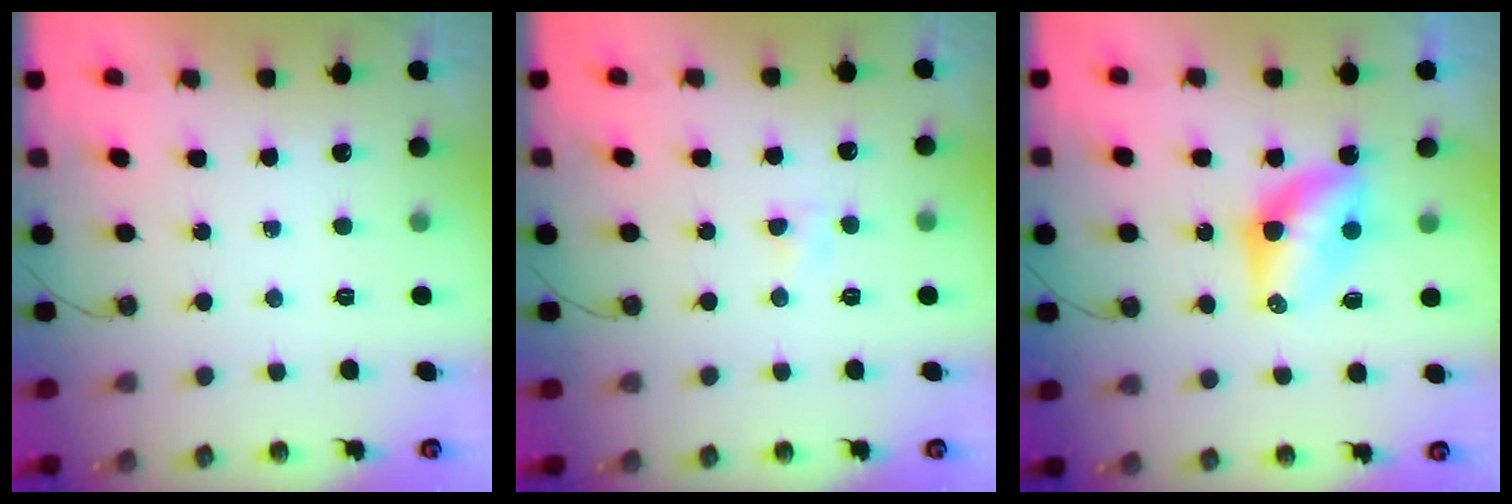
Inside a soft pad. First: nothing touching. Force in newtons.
{"total": 2.5, "press": 2.5, "slide": 0.4}
{"total": 7.6, "press": 7.6, "slide": 0.7}